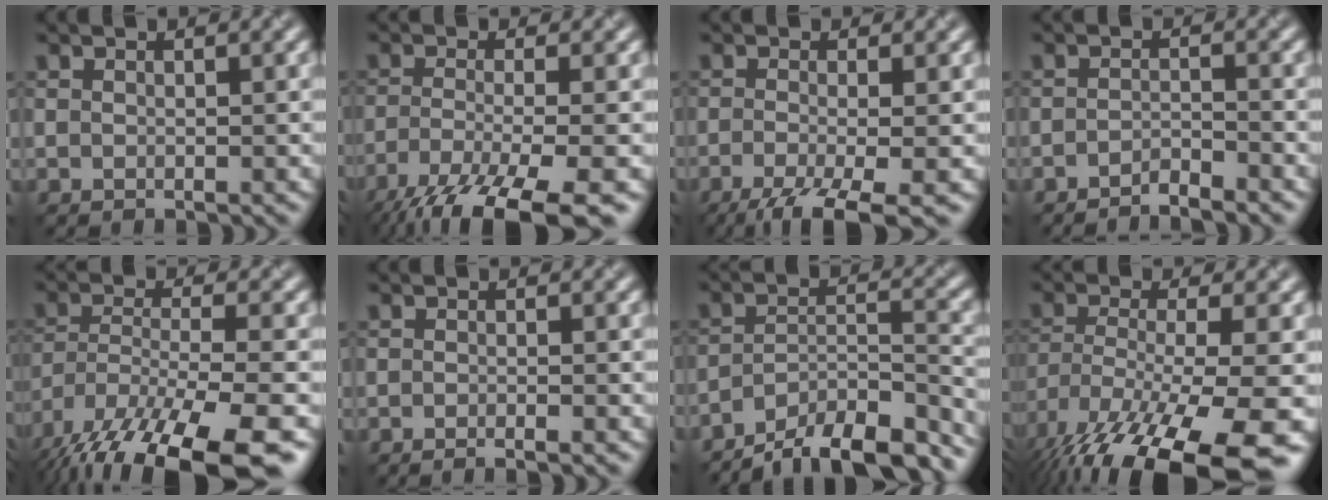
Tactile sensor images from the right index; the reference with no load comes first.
{"total": 10.6, "force": [-7.0, 2.5, 7.5], "torque": [-0.139, -0.023, -0.121]}
{"total": 6.6, "force": [-3.6, 1.8, 5.3], "torque": [-0.080, -0.014, -0.064]}
{"total": 1.8, "force": [-1.6, 0.2, 0.7], "torque": [-0.007, 0.002, -0.034]}
{"total": 14.5, "force": [-10.1, 5.0, 9.0], "torque": [-0.191, -0.051, -0.151]}
{"total": 1.3, "force": [-0.8, 0.3, 1.0], "torque": [-0.009, -0.004, -0.016]}
{"total": 10.5, "force": [-8.9, 2.7, 4.9], "torque": [-0.071, 0.006, -0.141]}
{"total": 15.9, "force": [-10.1, 4.7, 11.4], "torque": [-0.228, -0.048, -0.144]}